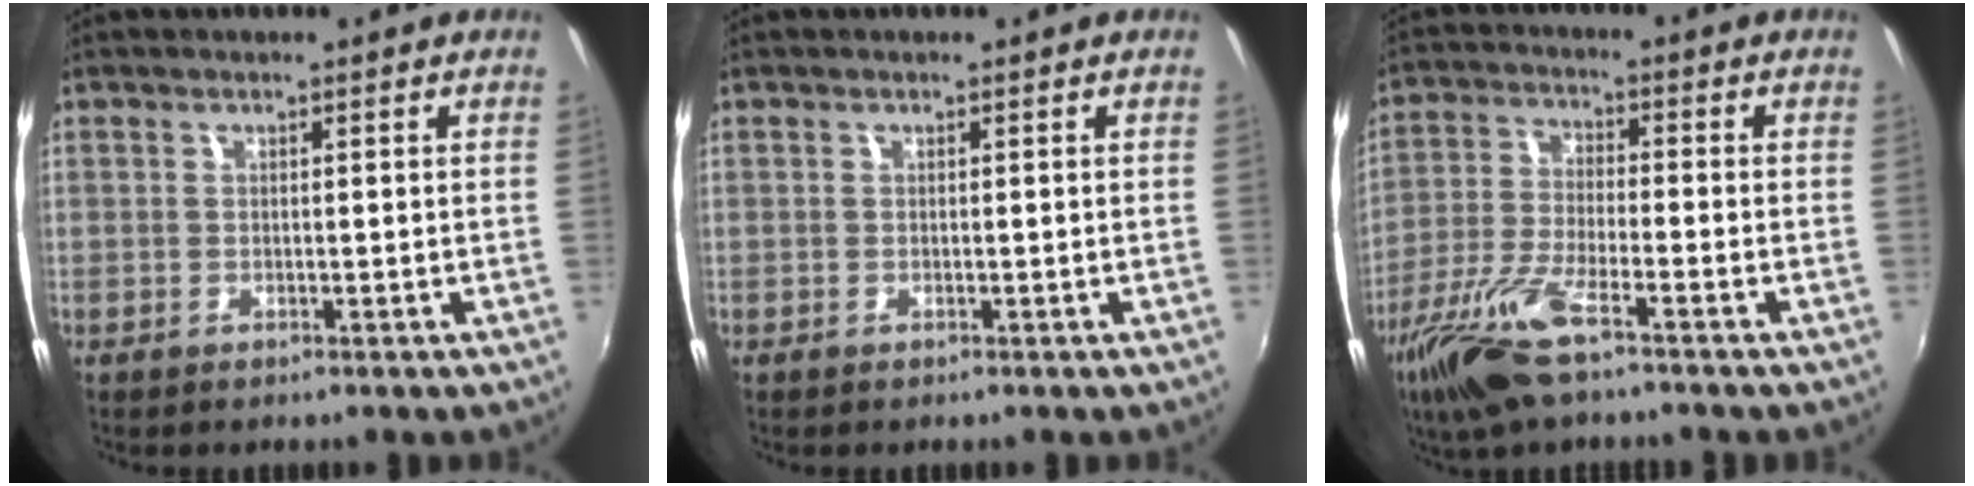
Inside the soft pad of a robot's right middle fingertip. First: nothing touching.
{"total": 0.0}
{"total": 11.8, "force": [-7.7, 2.5, 8.7], "torque": [-0.189, -0.023, -0.152]}